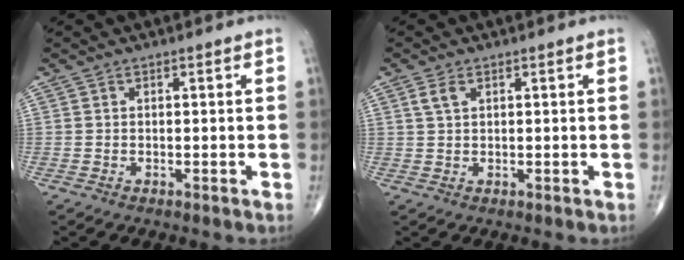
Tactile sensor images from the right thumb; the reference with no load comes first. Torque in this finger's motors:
{"motor_torque": [0.14, 0.15, 0.63, 0.37, 0.14]}